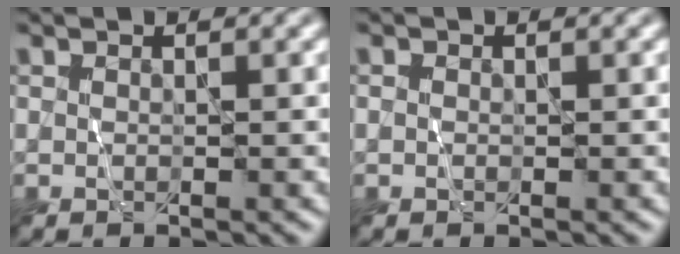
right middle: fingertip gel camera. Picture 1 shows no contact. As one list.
[{"total": 0.7, "force": [0.0, 0.6, 0.3], "torque": [-0.006, 0.000, -0.002]}]